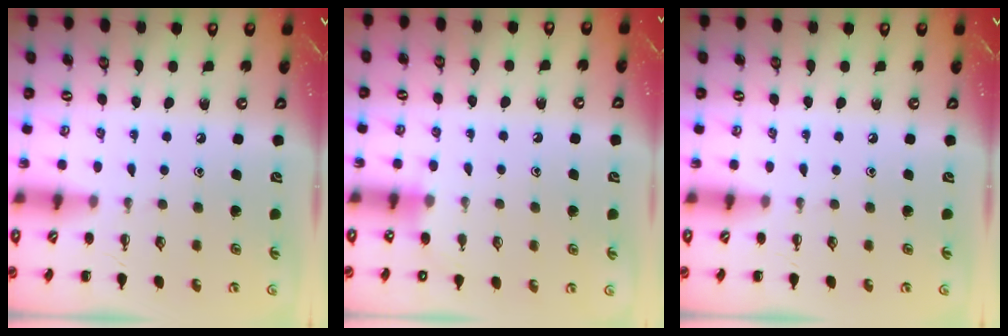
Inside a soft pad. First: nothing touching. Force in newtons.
{"total": 5.6, "press": 5.4, "slide": 1.6}
{"total": 0.0}